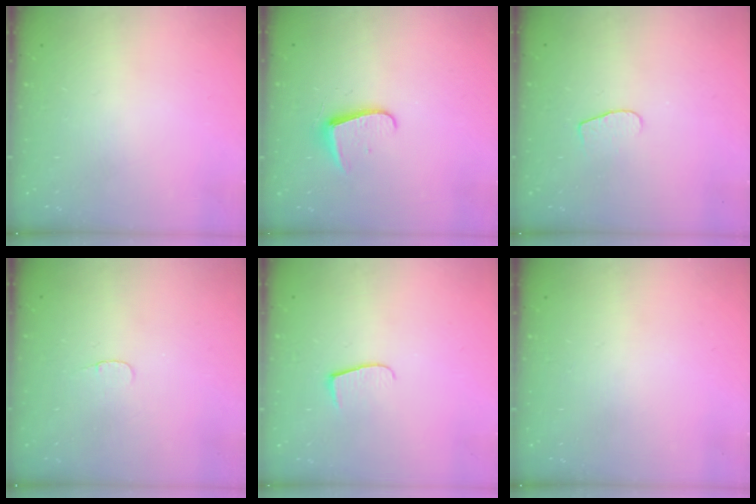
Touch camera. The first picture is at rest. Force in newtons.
{"total": 6.8, "press": 6.8, "slide": 0.7}
{"total": 5.4, "press": 5.4, "slide": 0.5}
{"total": 3.1, "press": 3.1, "slide": 0.3}
{"total": 6.2, "press": 6.1, "slide": 0.6}
{"total": 0.0}